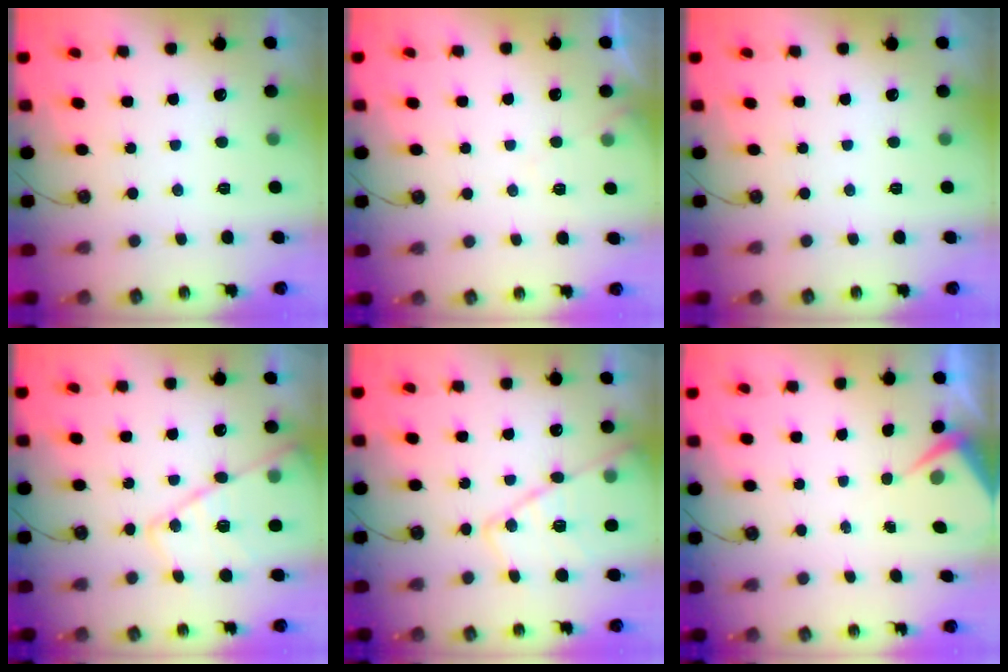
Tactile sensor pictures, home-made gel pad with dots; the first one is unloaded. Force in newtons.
{"total": 3.9, "press": 3.8, "slide": 0.6}
{"total": 0.0}
{"total": 16.1, "press": 16.0, "slide": 1.6}
{"total": 15.5, "press": 15.4, "slide": 1.2}
{"total": 4.2, "press": 4.2, "slide": 0.6}